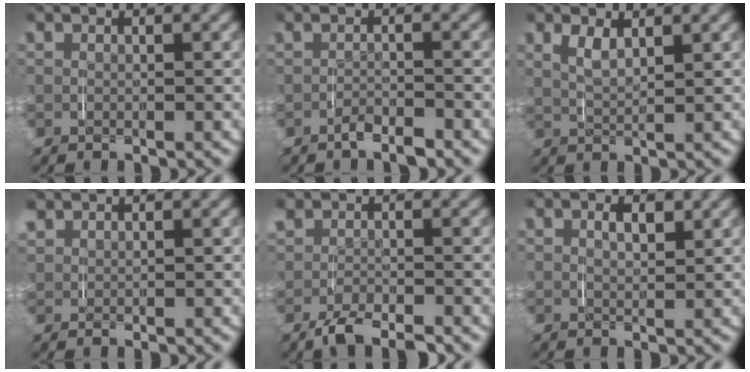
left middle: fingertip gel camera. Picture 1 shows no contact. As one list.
[{"total": 1.6, "force": [-1.3, 0.1, 0.9], "torque": [-0.015, 0.004, -0.026]}, {"total": 2.1, "force": [1.1, 0.6, 1.6], "torque": [-0.033, -0.003, 0.025]}, {"total": 1.1, "force": [1.0, 0.4, 0.2], "torque": [-0.010, 0.005, 0.023]}, {"total": 2.5, "force": [-1.6, 1.0, 1.6], "torque": [-0.034, -0.003, -0.026]}, {"total": 1.7, "force": [0.9, 0.7, 1.4], "torque": [-0.015, -0.002, 0.017]}]